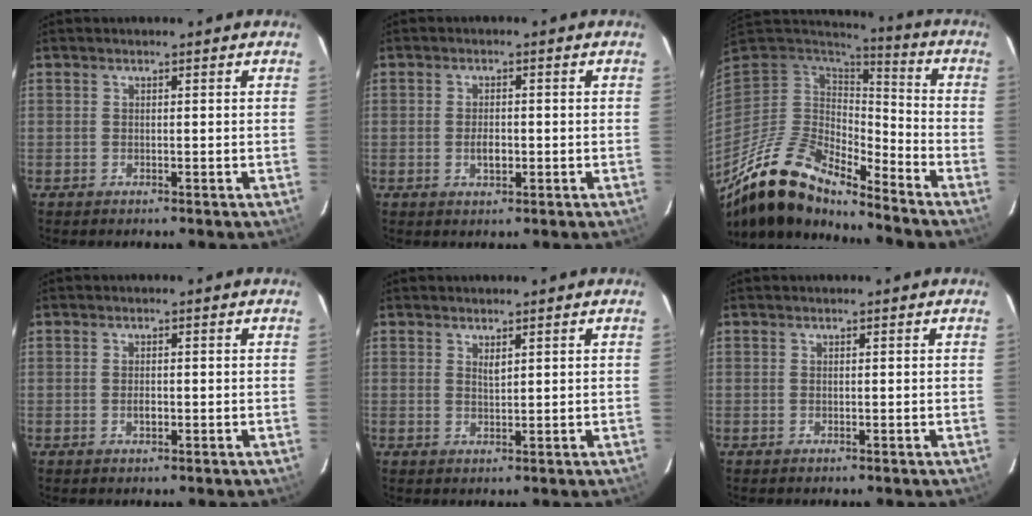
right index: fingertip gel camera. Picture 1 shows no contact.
{"total": 2.7, "force": [-0.7, 1.4, 2.2], "torque": [-0.039, 0.000, -0.011]}
{"total": 17.9, "force": [-14.3, 4.7, 9.7], "torque": [-0.185, -0.032, -0.272]}
{"total": 1.4, "force": [-0.4, 0.8, 1.1], "torque": [-0.020, 0.001, -0.007]}
{"total": 1.3, "force": [0.9, 0.4, 1.0], "torque": [-0.016, 0.000, 0.016]}
{"total": 0.0}